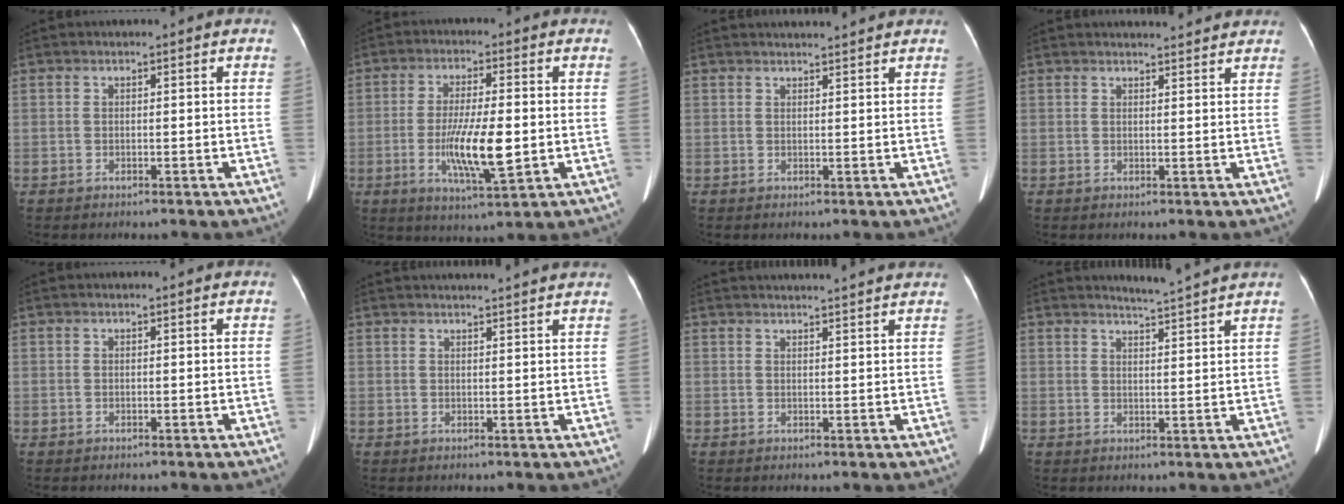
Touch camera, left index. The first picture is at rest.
{"total": 9.7, "force": [-1.6, 1.6, 9.4], "torque": [-0.176, -0.016, -0.026]}
{"total": 4.9, "force": [4.8, -0.2, 1.2], "torque": [-0.019, 0.019, 0.055]}
{"total": 5.8, "force": [5.6, 0.7, 1.6], "torque": [-0.022, 0.013, 0.056]}
{"total": 0.7, "force": [0.7, 0.0, 0.2], "torque": [-0.012, 0.004, 0.006]}
{"total": 9.2, "force": [8.8, -0.4, 2.8], "torque": [-0.039, 0.018, 0.092]}
{"total": 10.5, "force": [10.0, -0.4, 3.2], "torque": [-0.047, 0.015, 0.113]}
{"total": 4.9, "force": [4.6, -1.4, 0.9], "torque": [-0.024, -0.008, 0.063]}